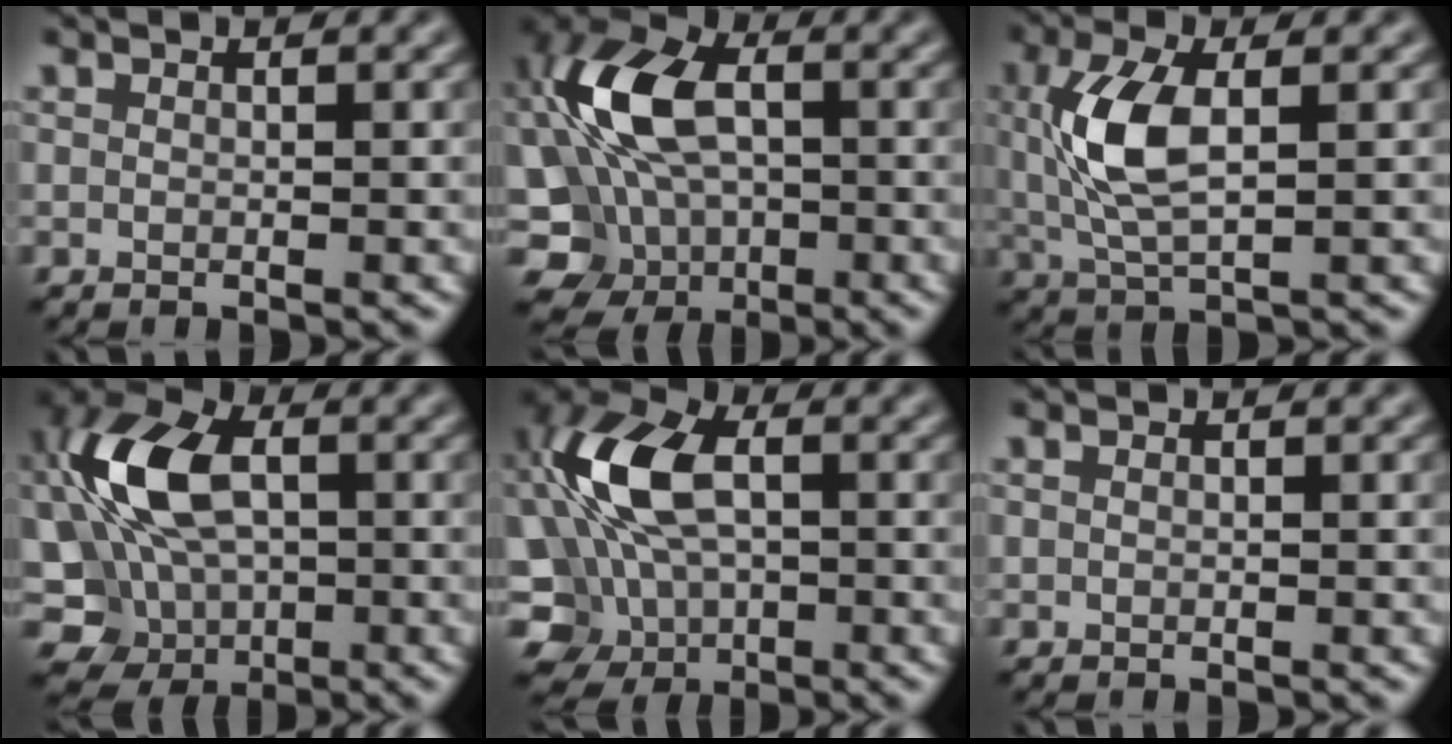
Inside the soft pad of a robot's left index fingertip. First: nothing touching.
{"total": 11.2, "force": [-1.2, 7.8, 8.0], "torque": [-0.146, 0.018, -0.044]}
{"total": 5.8, "force": [0.7, 2.4, 5.2], "torque": [-0.120, 0.006, 0.014]}
{"total": 11.1, "force": [0.0, 7.5, 8.1], "torque": [-0.155, 0.017, -0.021]}
{"total": 12.3, "force": [-1.1, 8.0, 9.2], "torque": [-0.185, 0.015, -0.039]}
{"total": 0.0}